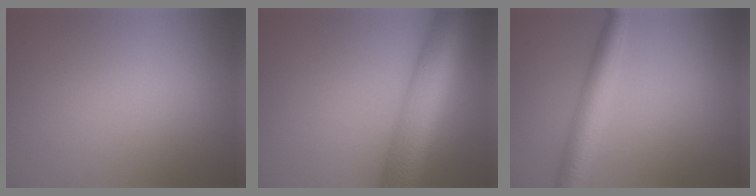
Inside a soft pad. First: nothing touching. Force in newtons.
{"total": 9.4, "press": 9.4, "slide": 0.3}
{"total": 4.3, "press": 4.3, "slide": 0.1}